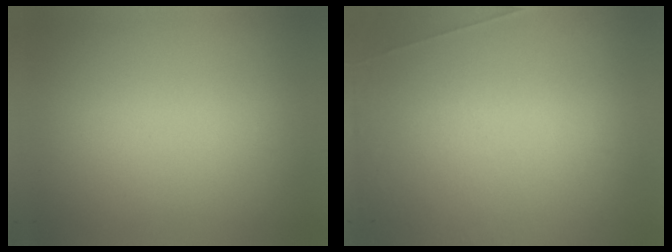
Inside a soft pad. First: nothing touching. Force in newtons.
{"total": 6.8}